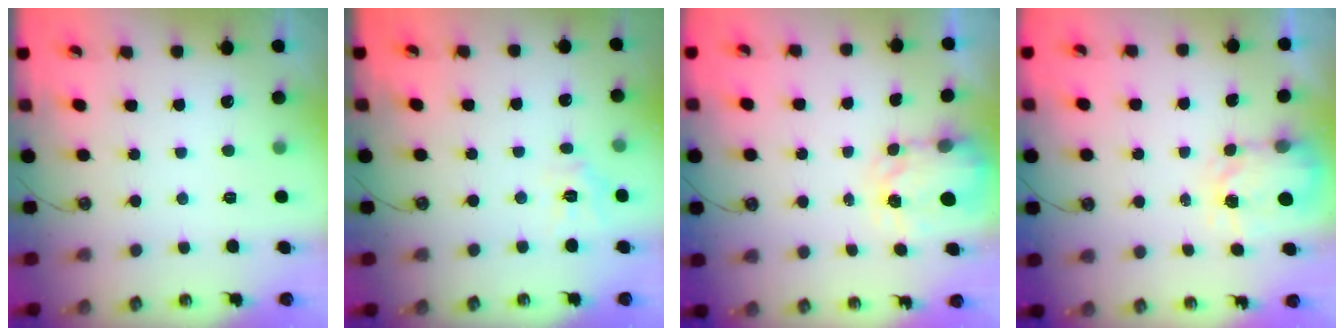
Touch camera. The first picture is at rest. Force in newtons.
{"total": 6.8, "press": 6.7, "slide": 0.4}
{"total": 3.5, "press": 3.5, "slide": 0.4}
{"total": 4.4, "press": 4.4, "slide": 0.3}